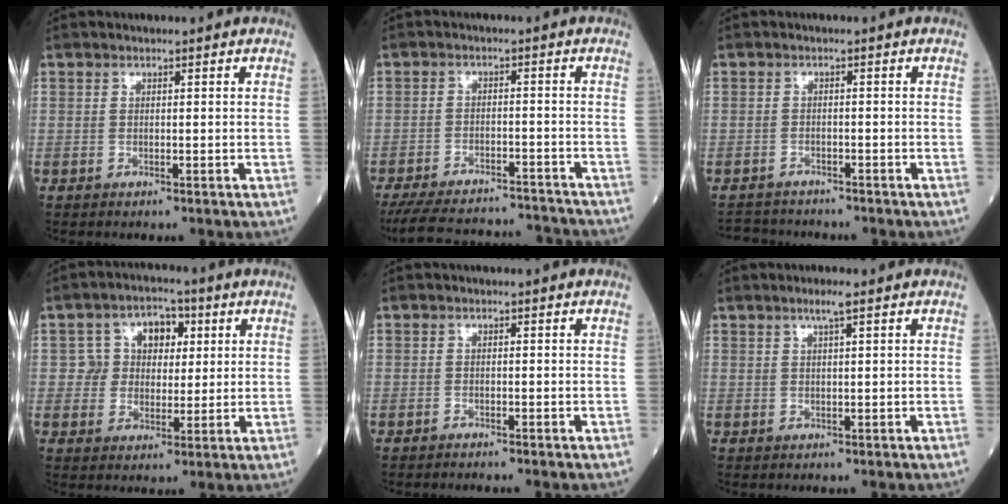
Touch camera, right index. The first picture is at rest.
{"total": 17.4, "force": [-16.2, 3.7, 5.0], "torque": [-0.121, -0.004, -0.227]}
{"total": 4.8, "force": [-4.6, 1.3, 0.3], "torque": [-0.004, -0.008, -0.074]}
{"total": 6.6, "force": [1.6, 5.8, 2.8], "torque": [-0.033, 0.023, 0.026]}
{"total": 1.0, "force": [-0.9, 0.0, 0.3], "torque": [-0.007, 0.000, -0.015]}
{"total": 2.0, "force": [1.2, -0.1, 1.6], "torque": [-0.033, 0.002, 0.022]}